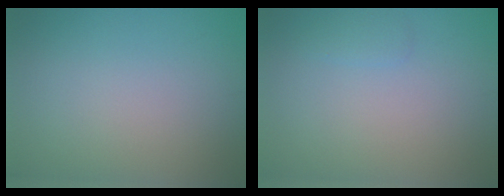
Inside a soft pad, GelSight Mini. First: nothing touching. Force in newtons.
{"total": 0.8, "press": 0.8, "slide": 0.1}